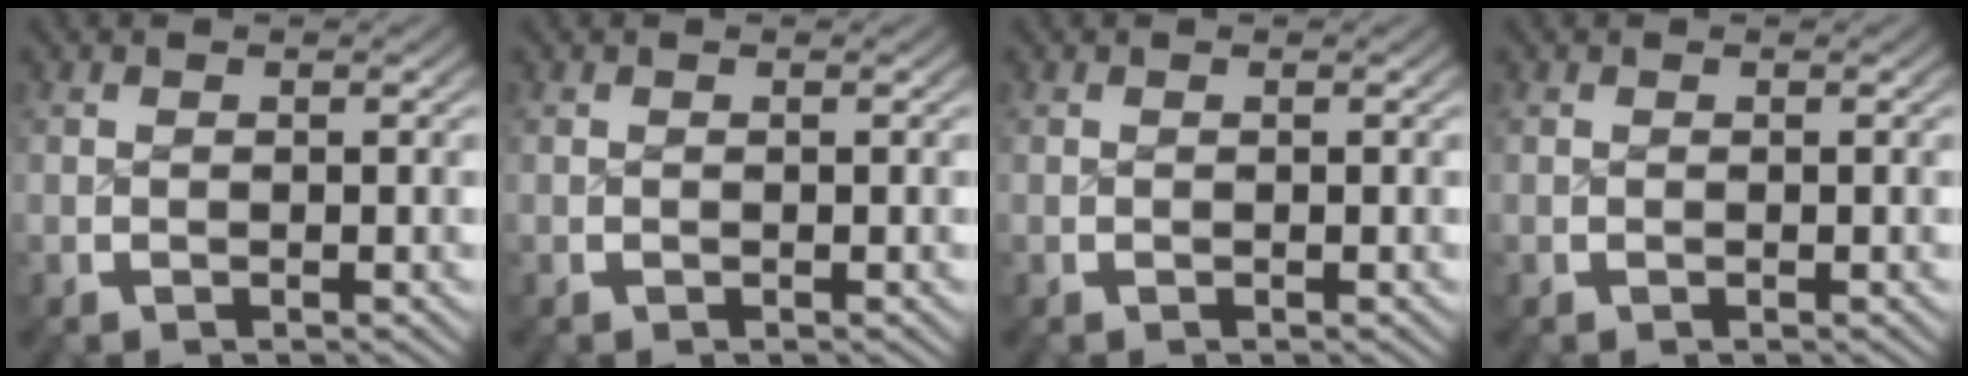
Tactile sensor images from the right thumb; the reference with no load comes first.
{"total": 0.0}
{"total": 0.0}
{"total": 0.0}